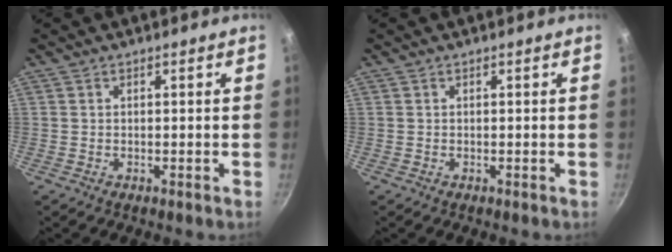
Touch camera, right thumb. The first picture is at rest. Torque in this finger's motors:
{"motor_torque": [0.00, 0.00, 0.00, 0.00, 0.00]}